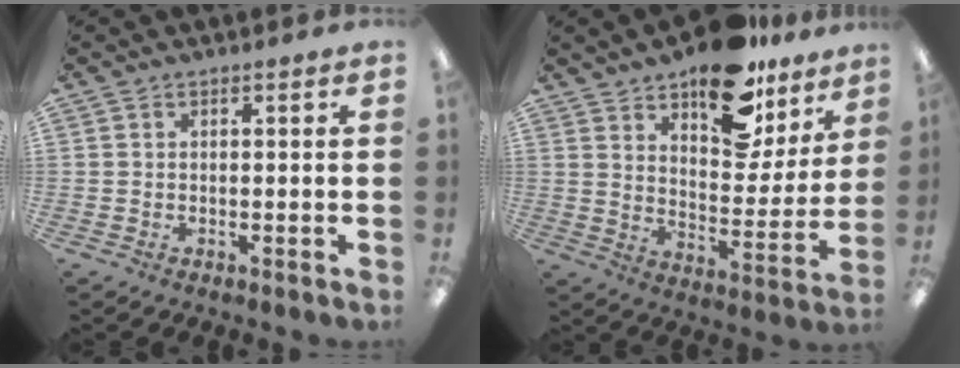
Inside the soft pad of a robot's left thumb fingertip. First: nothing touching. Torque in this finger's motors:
{"motor_torque": [0.56, 0.73, 1.60, -1.18, 0.17]}